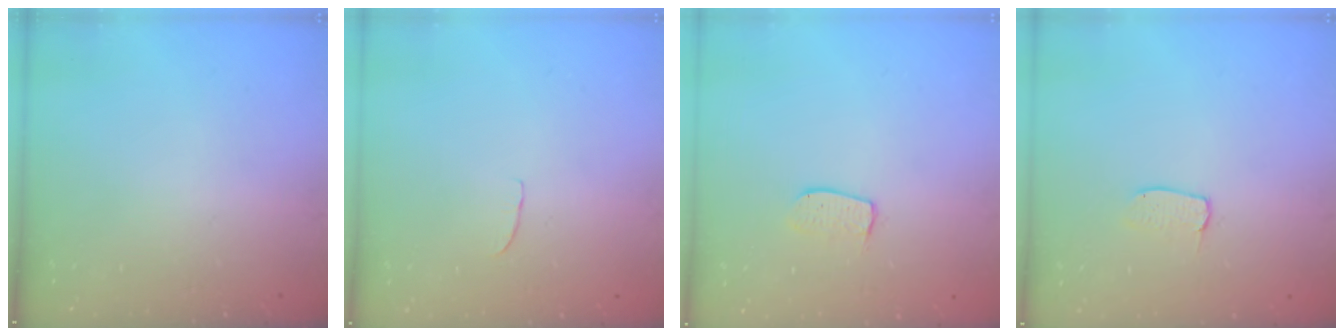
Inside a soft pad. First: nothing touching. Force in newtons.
{"total": 3.7, "press": 3.7, "slide": 0.3}
{"total": 6.7, "press": 6.7, "slide": 0.5}
{"total": 3.9, "press": 3.9, "slide": 0.2}